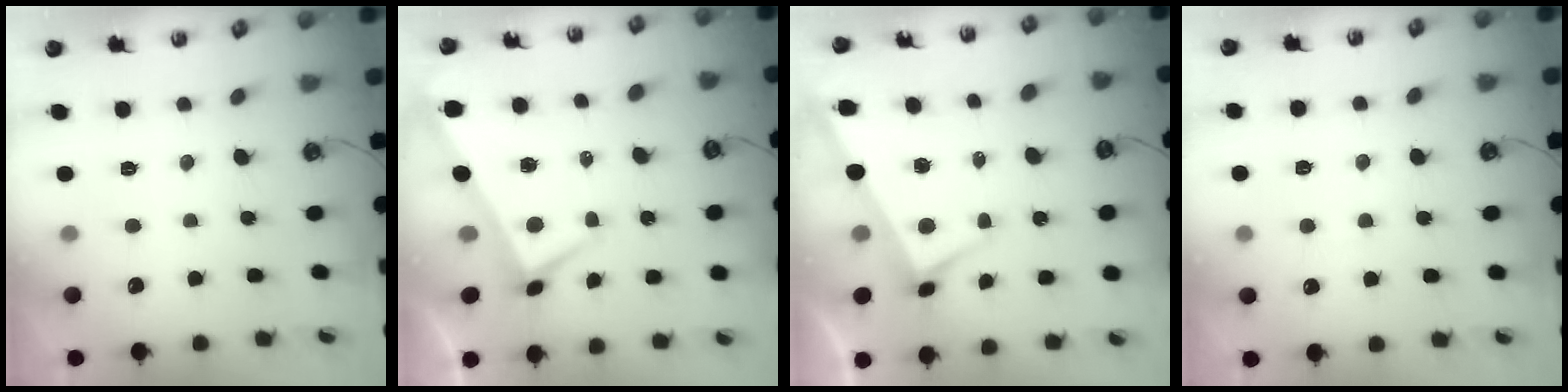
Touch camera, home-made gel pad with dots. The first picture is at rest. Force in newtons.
{"total": 2.2, "press": 2.1, "slide": 0.6}
{"total": 2.9, "press": 2.8, "slide": 0.9}
{"total": 5.6, "press": 5.6, "slide": 0.4}